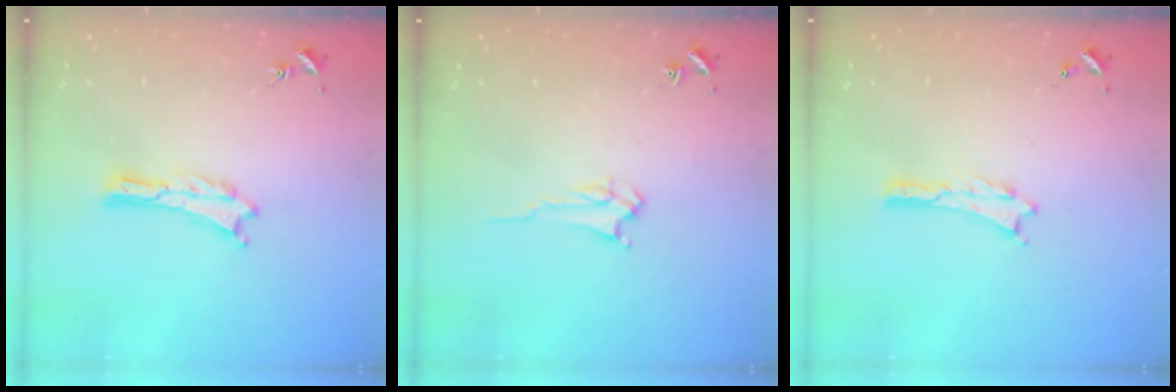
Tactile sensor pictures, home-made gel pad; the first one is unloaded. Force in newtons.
{"total": 2.8, "press": 2.8, "slide": 0.4}
{"total": 0.0}